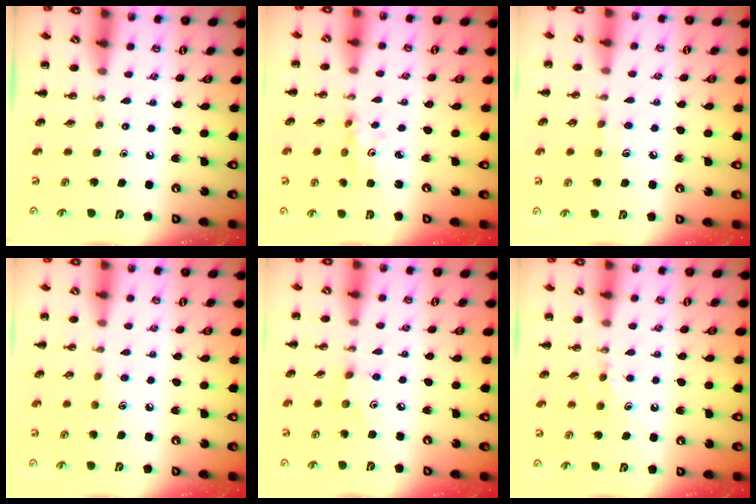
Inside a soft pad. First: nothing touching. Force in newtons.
{"total": 2.9, "press": 2.8, "slide": 0.7}
{"total": 5.6, "press": 5.4, "slide": 1.4}
{"total": 4.1, "press": 3.9, "slide": 1.2}
{"total": 3.1, "press": 3.0, "slide": 0.7}
{"total": 4.6, "press": 4.4, "slide": 1.4}